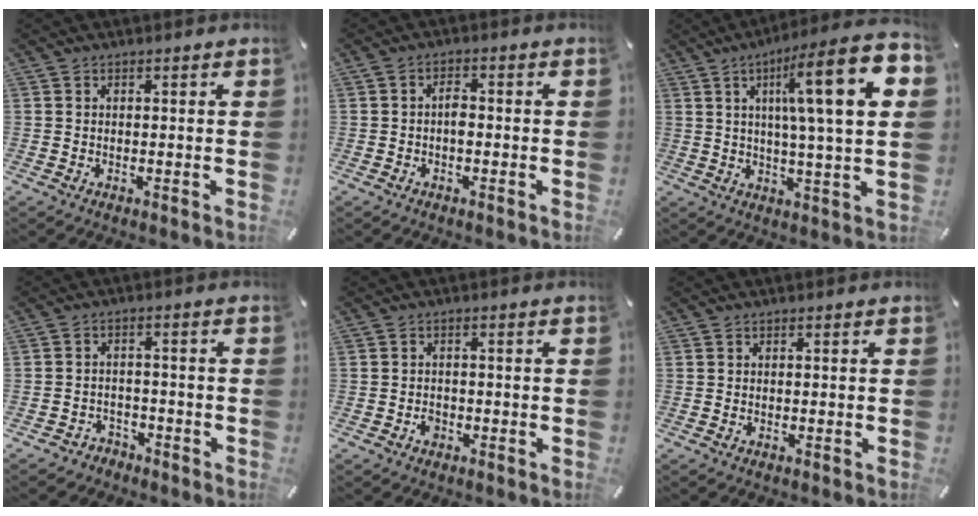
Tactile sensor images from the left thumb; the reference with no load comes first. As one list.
[{"total": 2.8, "force": [-0.7, 1.6, 2.2], "torque": [-0.050, 0.004, -0.016]}, {"total": 18.9, "force": [5.8, 2.4, 17.9], "torque": [-0.281, -0.025, 0.070]}, {"total": 3.4, "force": [-2.5, 2.2, 0.5], "torque": [-0.007, 0.012, -0.051]}, {"total": 2.0, "force": [-0.8, 1.6, 0.8], "torque": [-0.015, 0.005, -0.017]}, {"total": 0.8, "force": [0.1, 0.2, 0.7], "torque": [-0.014, -0.002, 0.002]}]